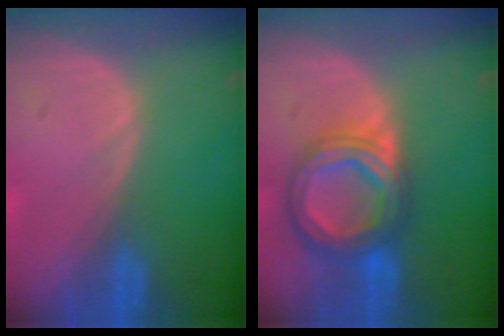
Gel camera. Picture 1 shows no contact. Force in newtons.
{"total": 8.5, "press": 8.5, "slide": 0.7}